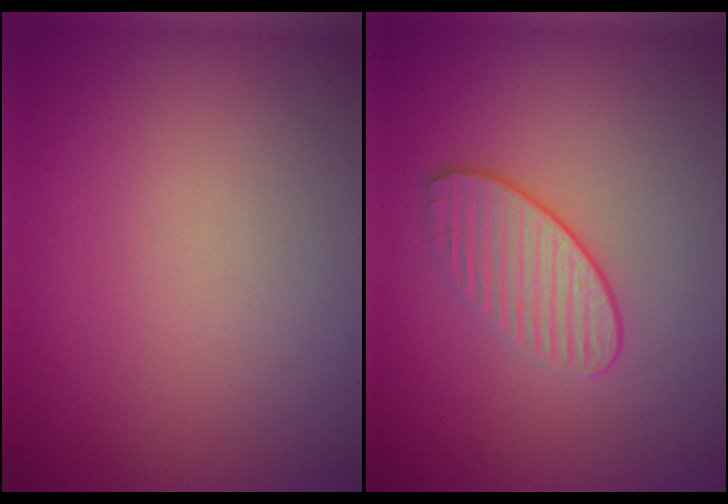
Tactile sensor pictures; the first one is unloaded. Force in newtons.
{"total": 2.2, "press": 1.8, "slide": 1.2}